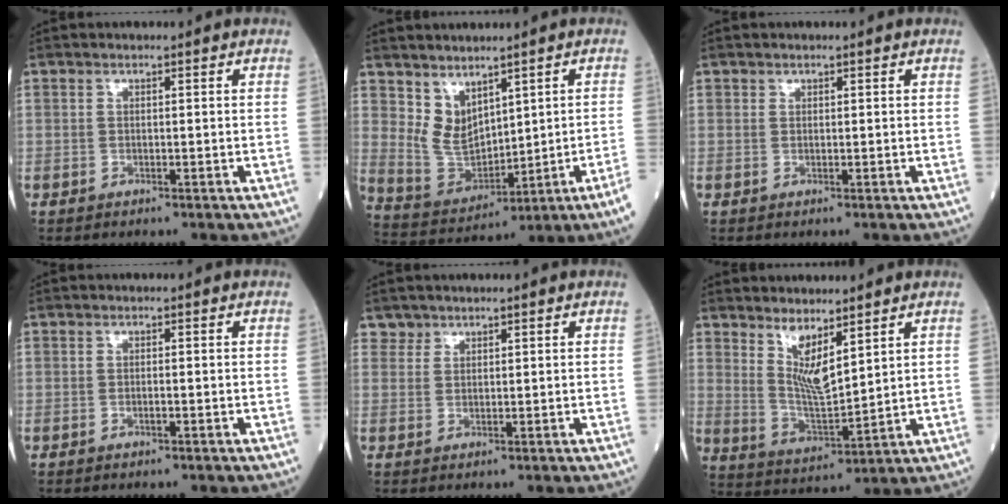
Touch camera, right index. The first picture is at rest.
{"total": 6.4, "force": [2.3, 2.5, 5.4], "torque": [-0.108, 0.001, 0.069]}
{"total": 0.0}
{"total": 0.6, "force": [-0.2, 0.1, 0.5], "torque": [-0.015, 0.000, 0.000]}
{"total": 1.5, "force": [1.2, 0.8, -0.4], "torque": [0.015, 0.004, 0.019]}
{"total": 6.9, "force": [4.1, 1.4, 5.3], "torque": [-0.108, -0.018, 0.089]}